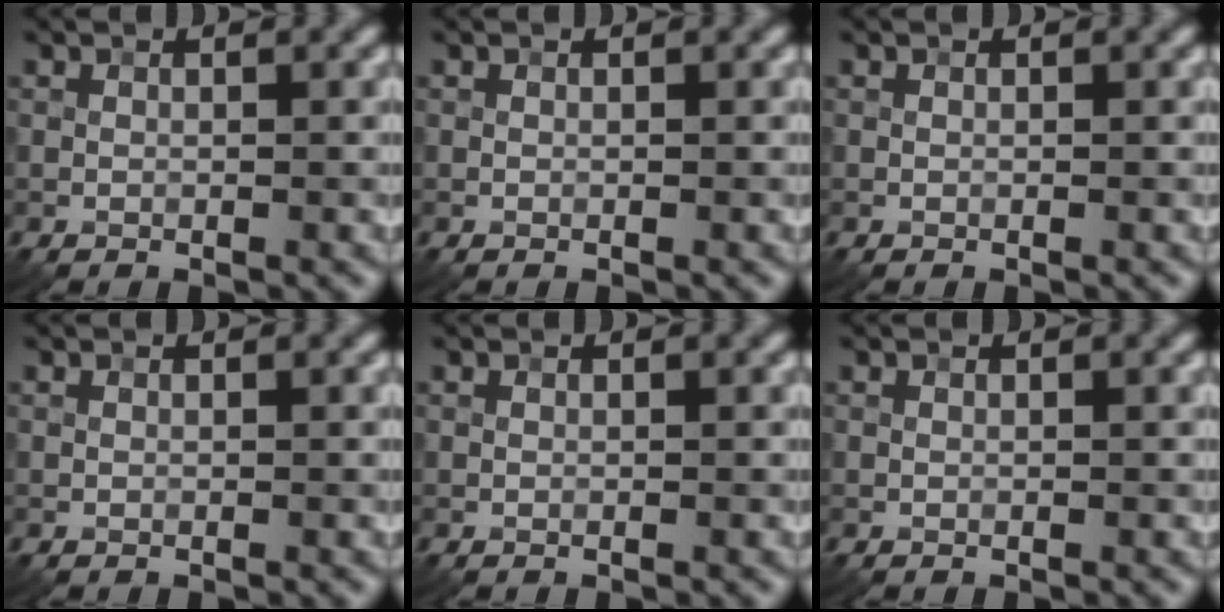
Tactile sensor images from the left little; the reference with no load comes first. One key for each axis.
{"total": 0.0}
{"total": 0.0}
{"total": 0.0}
{"total": 0.0}
{"total": 0.0}